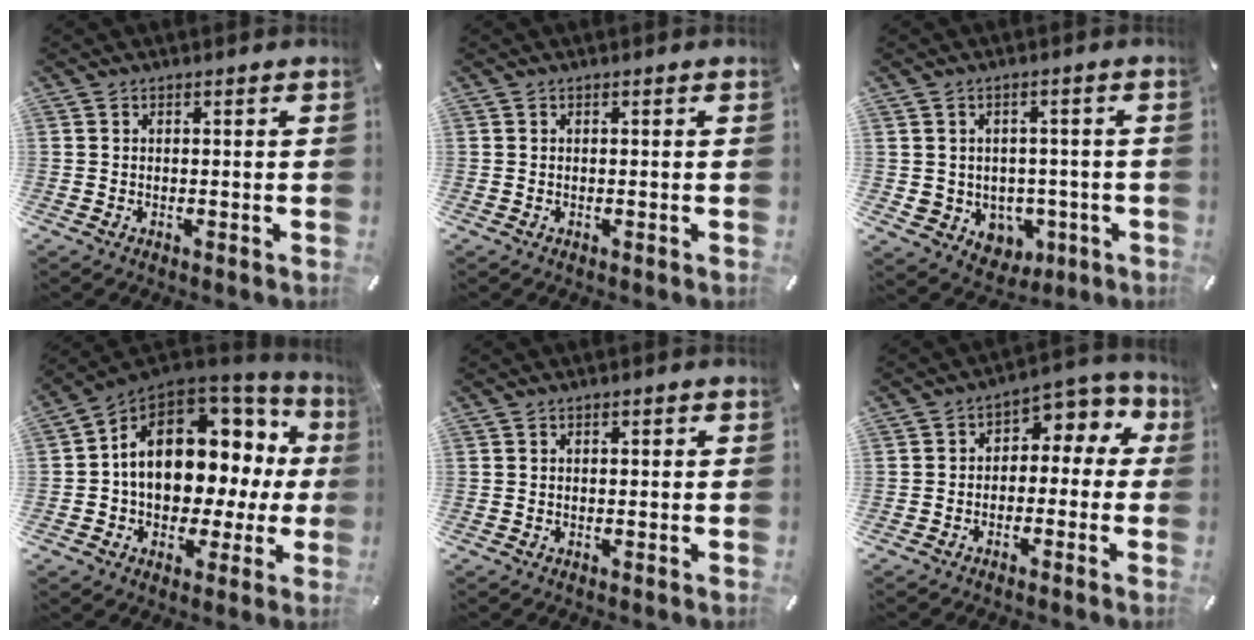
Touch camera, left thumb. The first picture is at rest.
{"total": 0.0}
{"total": 6.9, "force": [1.0, 6.7, 1.3], "torque": [-0.026, -0.017, 0.028]}
{"total": 14.2, "force": [2.8, 10.6, 9.0], "torque": [-0.133, -0.026, 0.052]}
{"total": 0.8, "force": [0.0, 0.5, 0.6], "torque": [-0.011, 0.004, -0.002]}
{"total": 5.2, "force": [-0.7, 4.2, 3.0], "torque": [-0.041, 0.011, -0.020]}